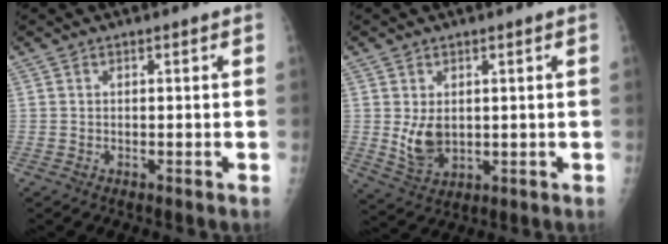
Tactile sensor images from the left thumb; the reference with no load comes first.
{"total": 5.9, "force": [0.8, 4.1, 4.2], "torque": [-0.062, -0.017, 0.029]}